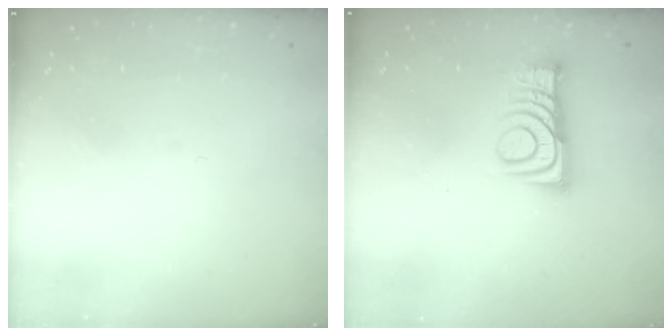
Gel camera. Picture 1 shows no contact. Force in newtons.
{"total": 9.3, "press": 9.3, "slide": 0.2}